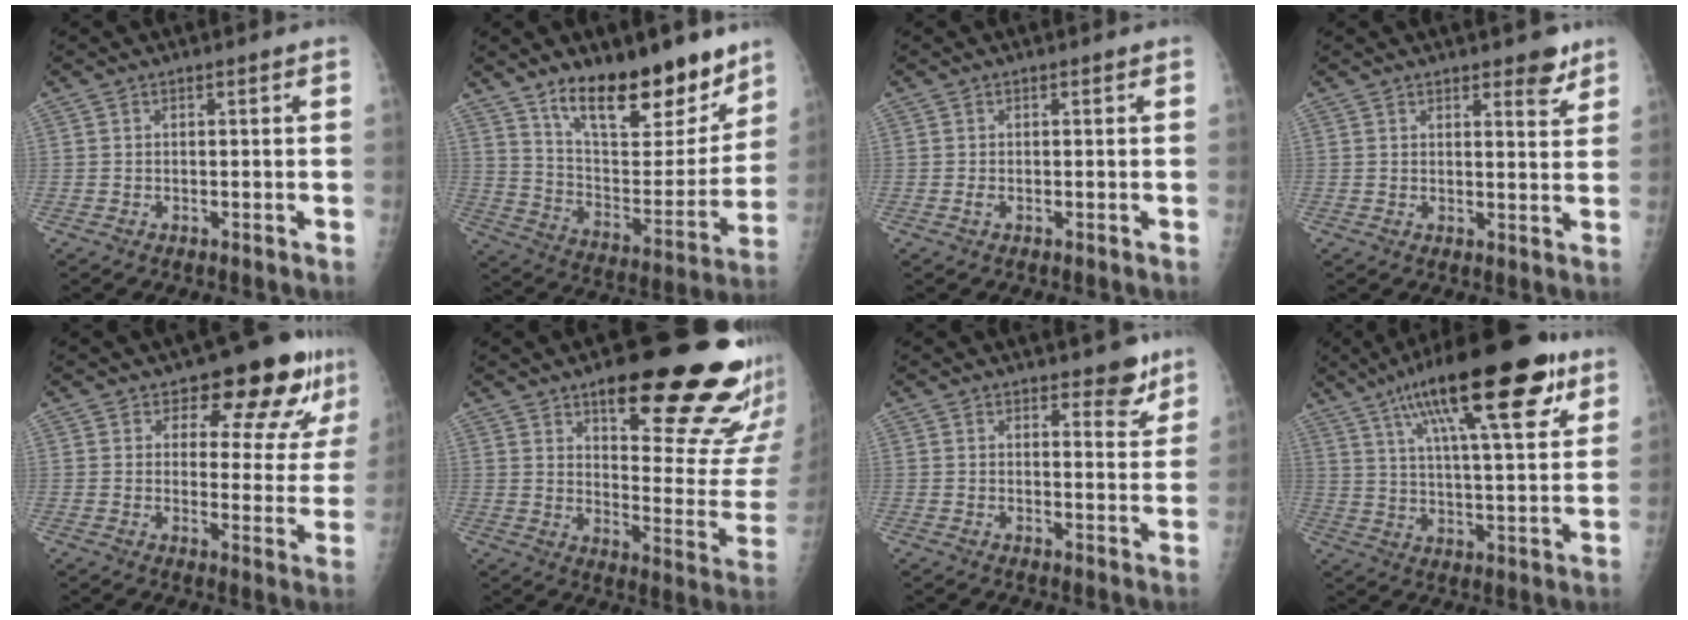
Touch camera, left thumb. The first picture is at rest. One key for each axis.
{"total": 21.7, "fx": 15.3, "fy": 8.5, "fz": 12.8, "tx": -0.146, "ty": -0.090, "tz": 0.251}
{"total": 0.5, "fx": -0.1, "fy": 0.3, "fz": 0.5, "tx": -0.012, "ty": -0.002, "tz": -0.001}
{"total": 4.6, "fx": 3.2, "fy": 1.7, "fz": 2.8, "tx": -0.020, "ty": -0.021, "tz": 0.040}
{"total": 13.7, "fx": 9.2, "fy": 6.2, "fz": 8.1, "tx": -0.053, "ty": -0.056, "tz": 0.108}
{"total": 26.5, "fx": 16.5, "fy": 8.1, "fz": 19.0, "tx": -0.200, "ty": -0.094, "tz": 0.226}
{"total": 5.5, "fx": 4.0, "fy": 2.3, "fz": 3.0, "tx": -0.011, "ty": -0.026, "tz": 0.051}
{"total": 25.3, "fx": 13.5, "fy": 7.2, "fz": 20.1, "tx": -0.307, "ty": -0.014, "tz": 0.214}